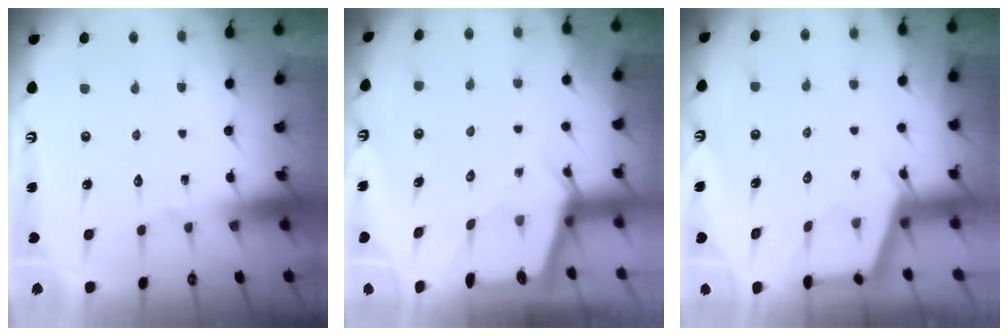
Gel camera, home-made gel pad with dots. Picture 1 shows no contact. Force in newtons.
{"total": 2.5, "press": 2.4, "slide": 0.3}
{"total": 2.8, "press": 2.8, "slide": 0.3}